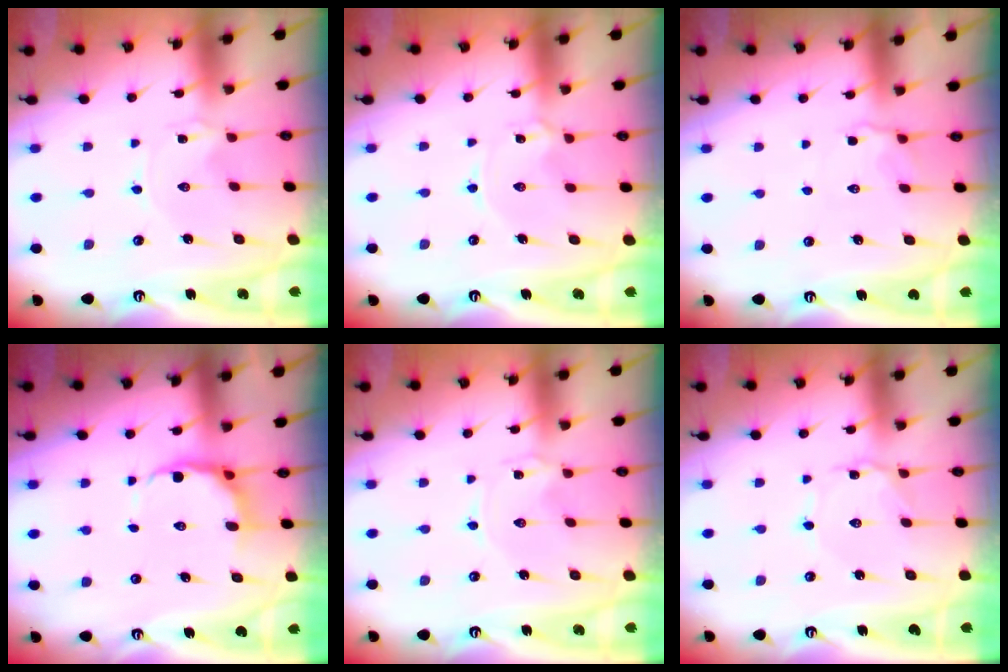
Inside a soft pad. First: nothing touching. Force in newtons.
{"total": 2.0, "press": 2.0, "slide": 0.1}
{"total": 2.8, "press": 2.6, "slide": 1.2}
{"total": 7.6, "press": 7.0, "slide": 3.1}
{"total": 0.0}
{"total": 1.8, "press": 1.7, "slide": 0.2}